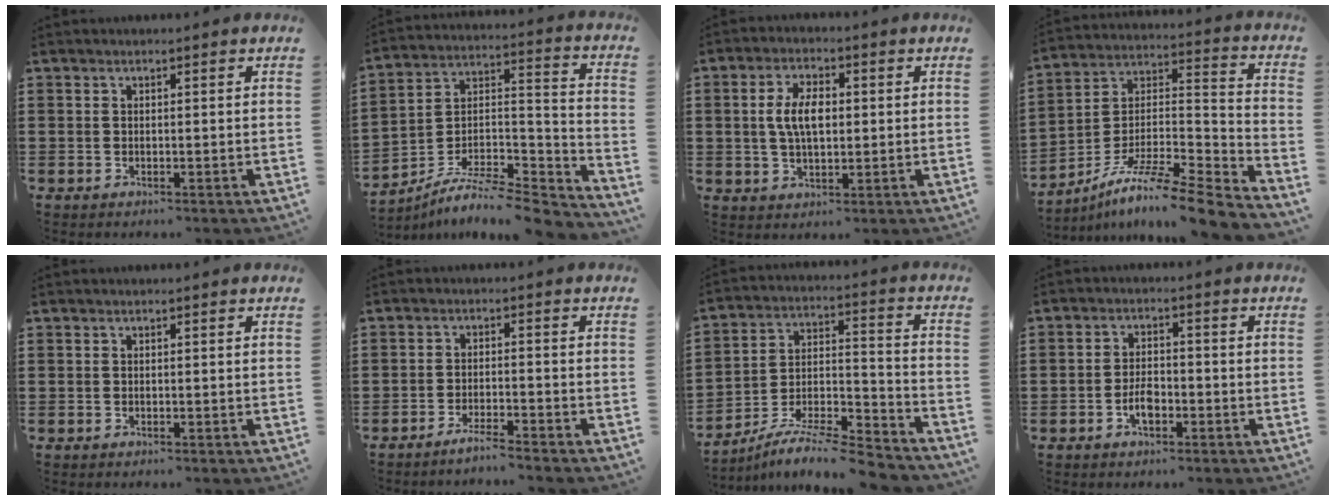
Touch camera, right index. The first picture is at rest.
{"total": 7.5, "force": [-6.6, 1.9, 3.0], "torque": [-0.051, 0.004, -0.132]}
{"total": 6.1, "force": [0.5, 3.0, 5.3], "torque": [-0.113, 0.009, 0.004]}
{"total": 9.4, "force": [-7.6, 0.8, 5.4], "torque": [-0.091, 0.006, -0.151]}
{"total": 0.0}
{"total": 2.7, "force": [-2.5, -0.3, 1.0], "torque": [-0.018, 0.001, -0.049]}
{"total": 9.0, "force": [-8.3, 0.8, 3.4], "torque": [-0.050, 0.013, -0.162]}
{"total": 3.6, "force": [-1.5, 1.7, 2.7], "torque": [-0.058, -0.001, -0.028]}